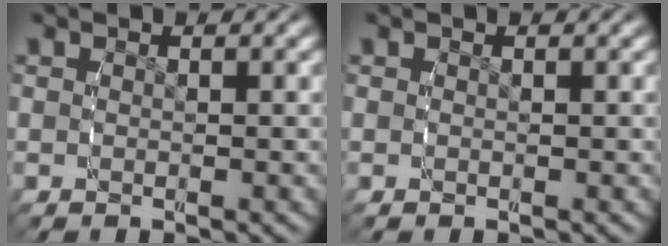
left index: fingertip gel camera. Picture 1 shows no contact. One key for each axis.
{"total": 0.0}